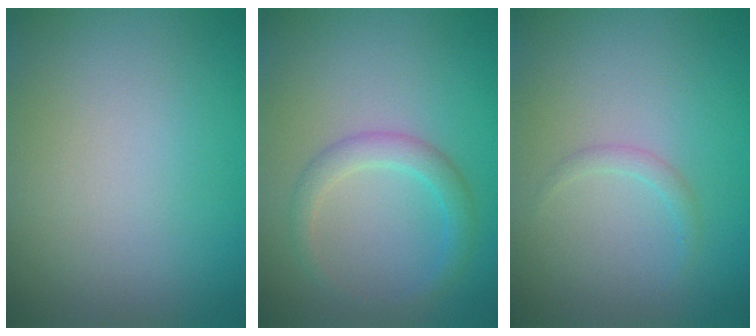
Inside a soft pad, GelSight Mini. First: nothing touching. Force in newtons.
{"total": 2.4, "press": 2.4, "slide": 0.2}
{"total": 1.0, "press": 1.0, "slide": 0.0}